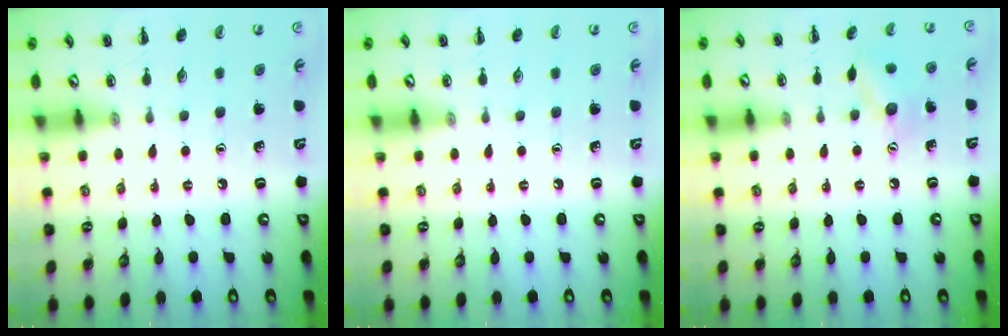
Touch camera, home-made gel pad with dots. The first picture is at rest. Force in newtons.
{"total": 0.0}
{"total": 8.5, "press": 8.4, "slide": 0.9}